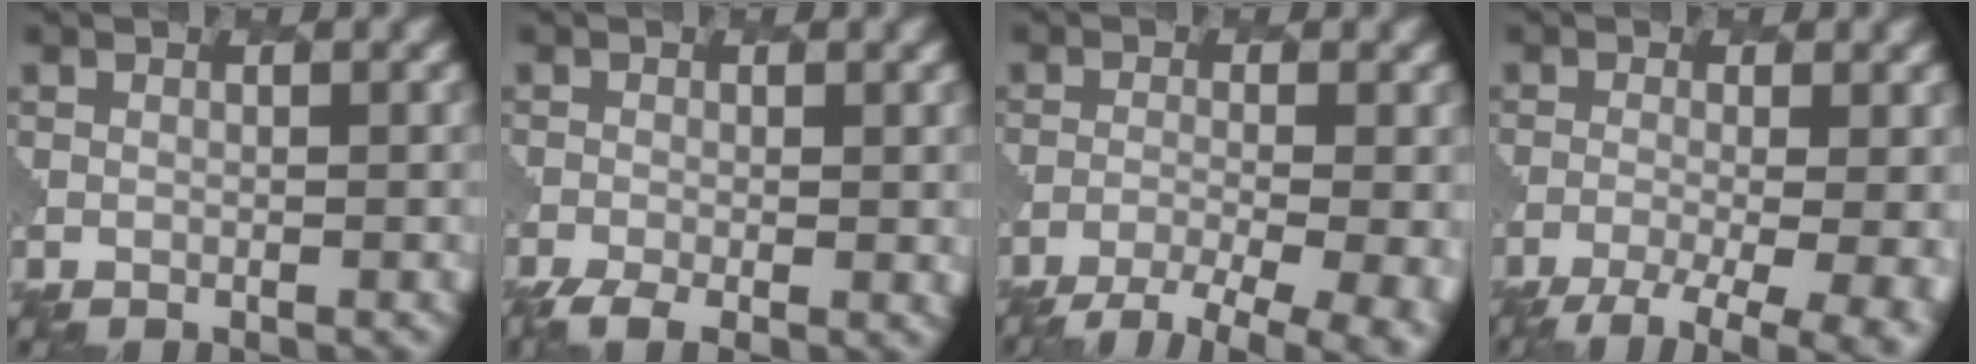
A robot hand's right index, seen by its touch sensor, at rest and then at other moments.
{"total": 4.0, "force": [-2.1, 1.5, 3.1], "torque": [-0.053, -0.004, -0.036]}
{"total": 9.0, "force": [-6.3, 2.7, 5.8], "torque": [-0.090, -0.026, -0.080]}
{"total": 9.9, "force": [-5.5, 4.2, 7.2], "torque": [-0.084, -0.021, -0.061]}